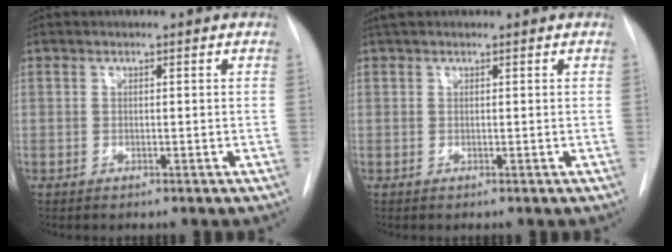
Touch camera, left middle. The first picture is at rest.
{"total": 1.5, "force": [1.2, 0.6, 0.7], "torque": [-0.016, 0.019, 0.023]}